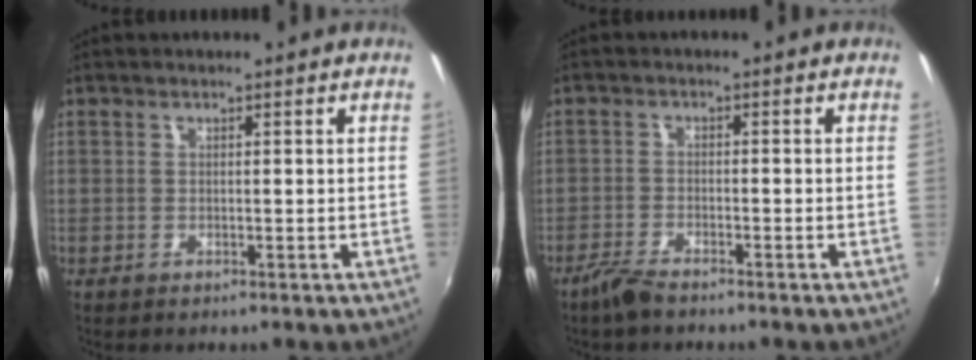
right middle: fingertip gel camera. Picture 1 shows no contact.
{"total": 3.9, "force": [-3.3, 0.7, 2.0], "torque": [-0.061, -0.003, -0.067]}